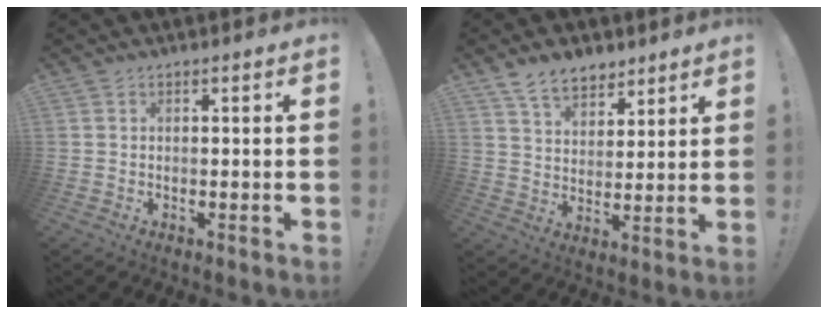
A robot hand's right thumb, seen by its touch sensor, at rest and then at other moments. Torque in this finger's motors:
{"motor_torque": [0.21, 1.67, 0.82, 0.65, -0.01]}